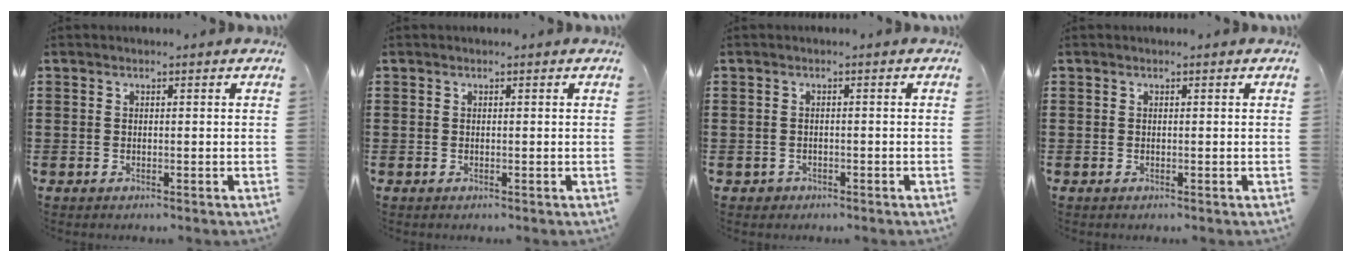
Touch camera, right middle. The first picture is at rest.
{"total": 0.0}
{"total": 0.7, "force": [-0.5, 0.5, 0.0], "torque": [-0.003, 0.002, -0.012]}
{"total": 0.0}